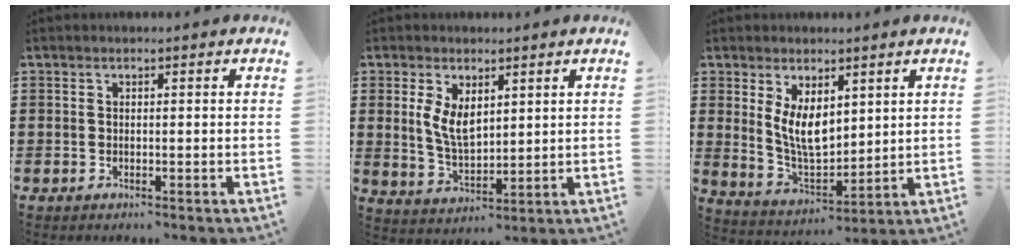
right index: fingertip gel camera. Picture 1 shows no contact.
{"total": 5.7, "force": [2.0, 3.0, 4.4], "torque": [-0.092, 0.006, 0.038]}
{"total": 6.8, "force": [2.8, 3.6, 5.0], "torque": [-0.112, -0.010, 0.052]}